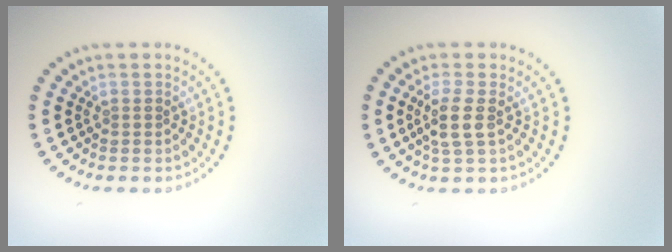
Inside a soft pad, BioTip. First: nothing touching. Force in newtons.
{"total": 2.4, "press": 2.0, "slide": 1.3}